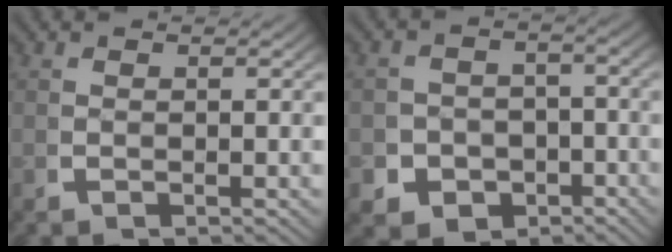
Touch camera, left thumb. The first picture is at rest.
{"total": 8.0, "force": [-3.8, 6.5, 2.9], "torque": [-0.046, -0.043, -0.050]}